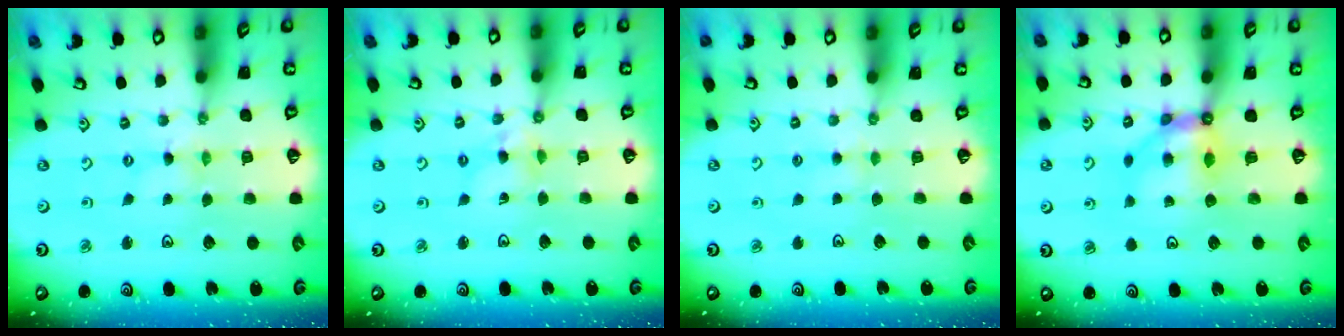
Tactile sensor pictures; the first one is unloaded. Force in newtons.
{"total": 4.8, "press": 4.8, "slide": 0.4}
{"total": 3.0, "press": 3.0, "slide": 0.4}
{"total": 7.0, "press": 7.0, "slide": 0.8}